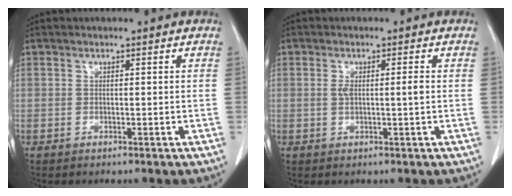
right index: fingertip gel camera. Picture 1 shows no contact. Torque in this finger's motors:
{"motor_torque": [0.02, 0.05, 0.03, 0.04]}